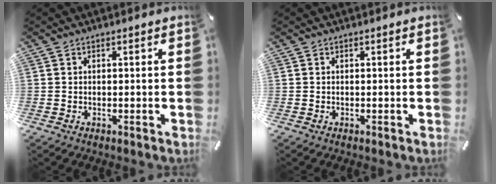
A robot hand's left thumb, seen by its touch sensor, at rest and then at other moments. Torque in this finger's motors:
{"motor_torque": [0.00, 0.00, 0.00, 0.00, 0.00]}